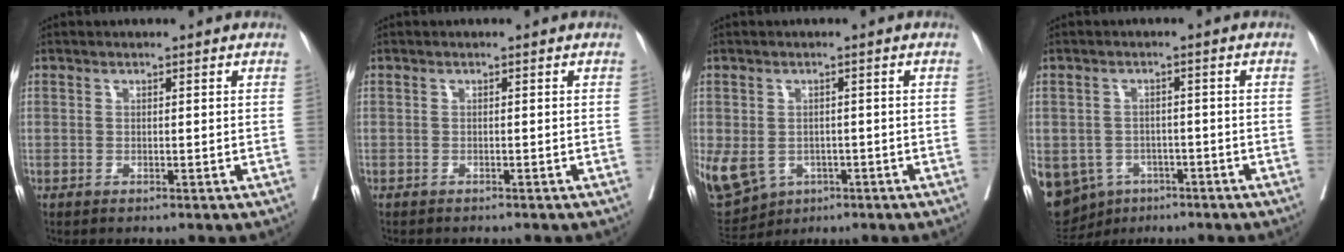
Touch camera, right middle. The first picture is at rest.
{"total": 1.9, "force": [-1.7, 0.5, 0.6], "torque": [-0.015, -0.004, -0.020]}
{"total": 18.1, "force": [-6.4, 15.0, 7.9], "torque": [-0.240, -0.009, -0.077]}
{"total": 15.0, "force": [-6.8, 12.2, 5.4], "torque": [-0.162, 0.002, -0.086]}